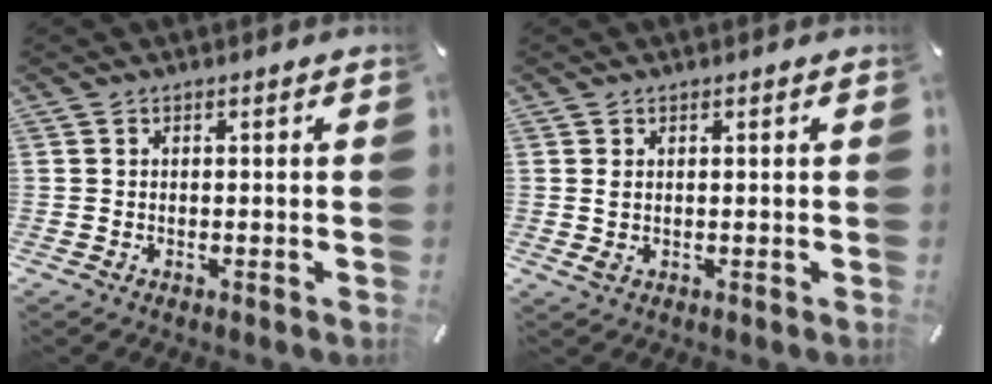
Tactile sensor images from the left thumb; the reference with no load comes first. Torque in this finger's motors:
{"motor_torque": [0.16, 0.07, 0.41, -0.03, 0.18]}